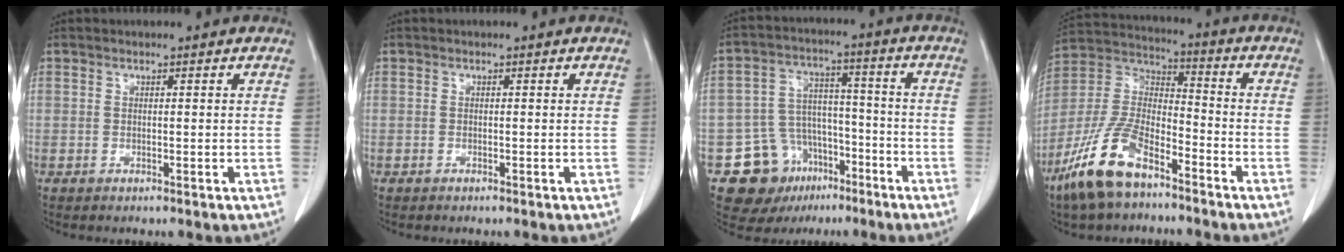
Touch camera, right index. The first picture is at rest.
{"total": 0.0}
{"total": 12.0, "force": [-6.6, 9.1, 4.0], "torque": [-0.066, 0.045, -0.094]}
{"total": 14.1, "force": [-9.4, 5.1, 9.2], "torque": [-0.203, -0.001, -0.182]}